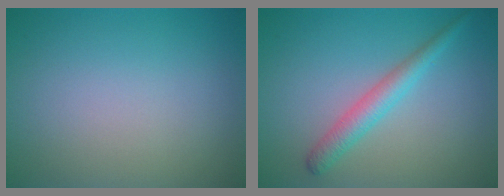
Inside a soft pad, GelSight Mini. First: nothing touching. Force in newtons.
{"total": 2.7, "press": 2.7, "slide": 0.1}